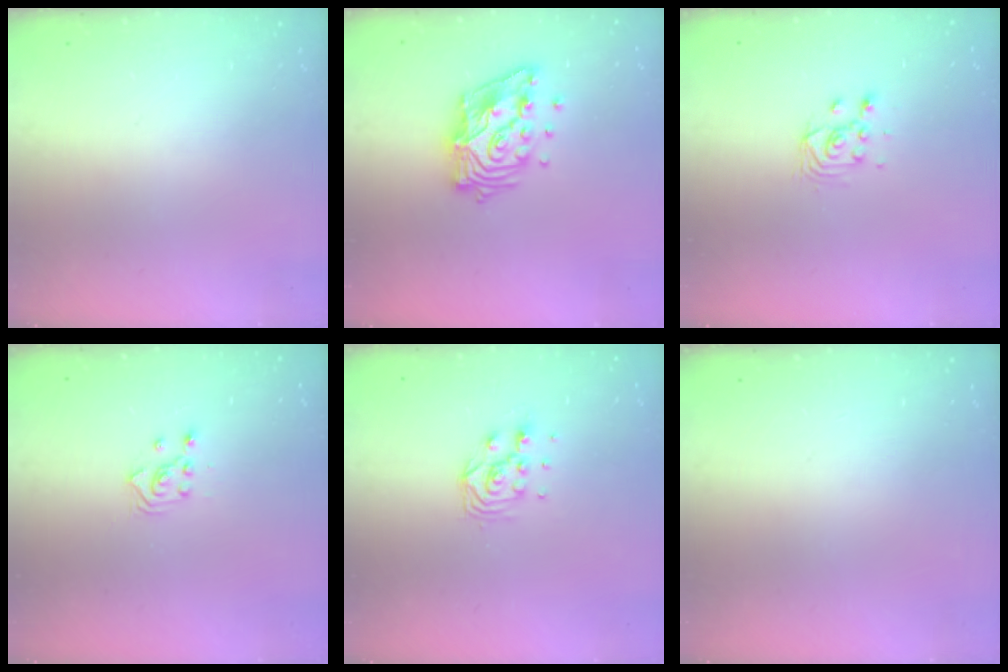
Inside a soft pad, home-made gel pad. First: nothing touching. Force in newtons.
{"total": 13.9, "press": 13.8, "slide": 1.5}
{"total": 4.7, "press": 4.6, "slide": 1.2}
{"total": 2.3, "press": 2.3, "slide": 0.3}
{"total": 6.6, "press": 6.6, "slide": 0.5}
{"total": 0.0}